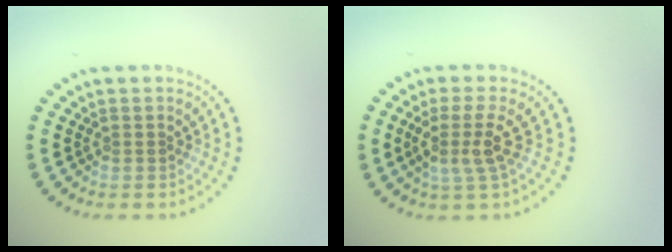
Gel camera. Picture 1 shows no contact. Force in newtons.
{"total": 2.9, "press": 2.2, "slide": 1.8}